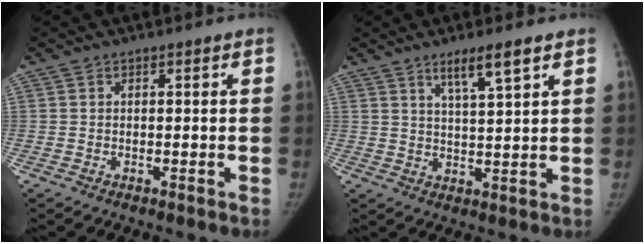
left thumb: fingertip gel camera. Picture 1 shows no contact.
{"total": 5.8, "force": [3.7, 0.4, 4.5], "torque": [-0.080, -0.026, 0.068]}